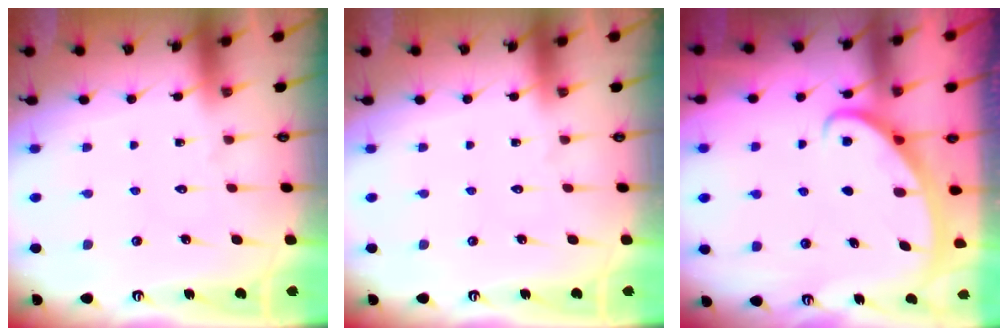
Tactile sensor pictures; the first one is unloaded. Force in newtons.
{"total": 0.0}
{"total": 3.0, "press": 3.0, "slide": 0.3}